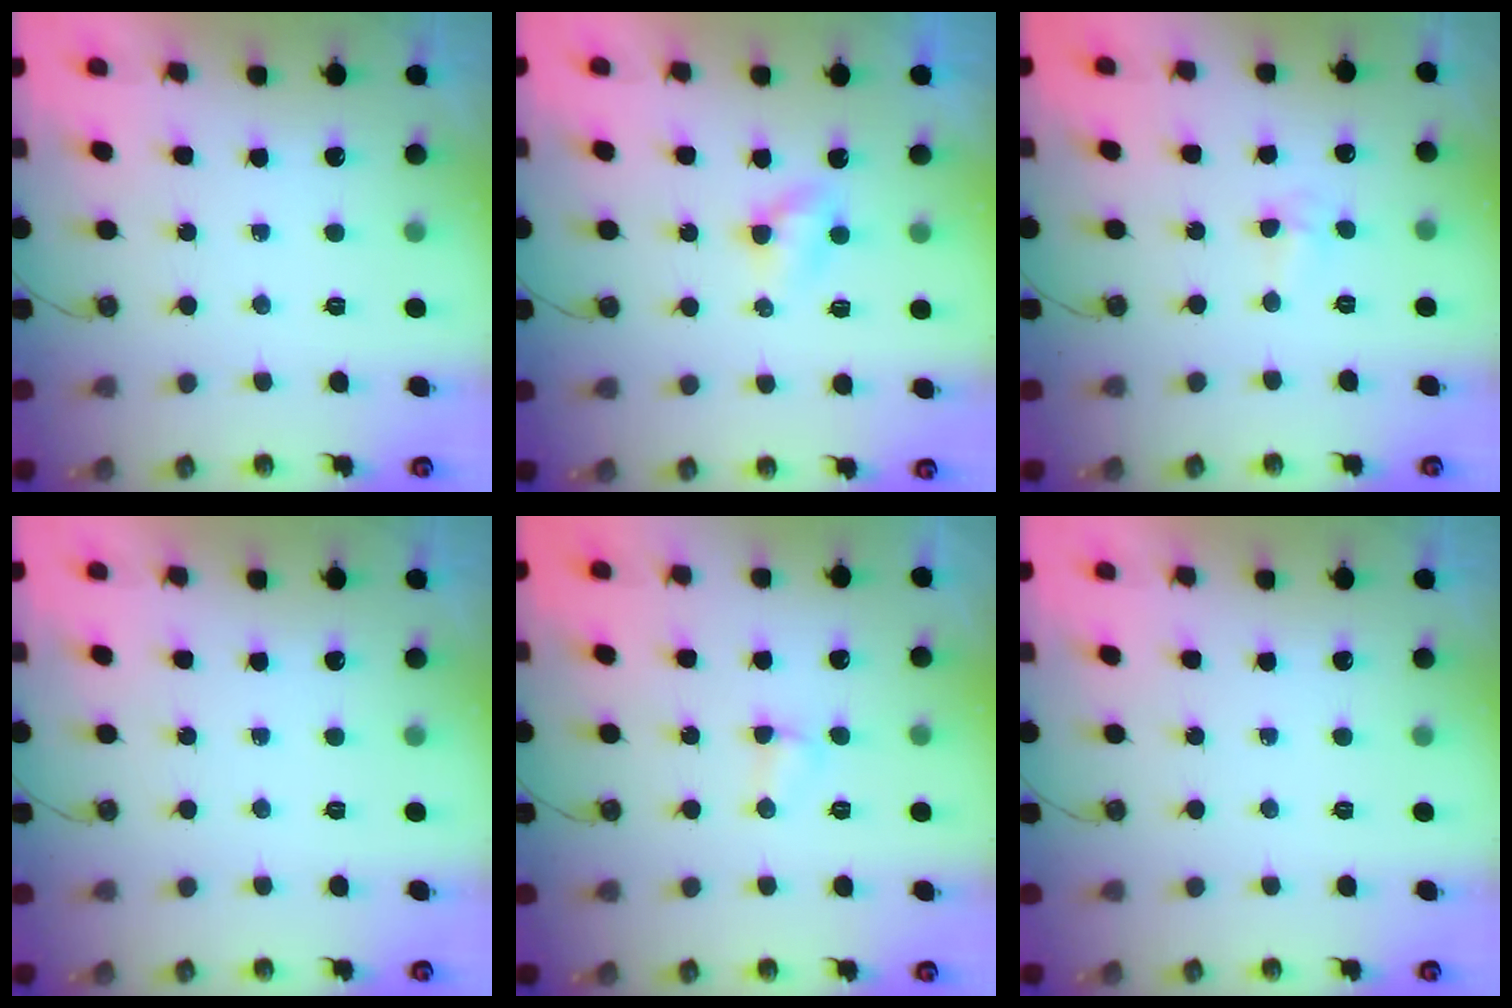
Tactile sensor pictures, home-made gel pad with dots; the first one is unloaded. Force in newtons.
{"total": 3.0, "press": 3.0, "slide": 0.3}
{"total": 2.5, "press": 2.4, "slide": 0.9}
{"total": 0.0}
{"total": 2.5, "press": 2.5, "slide": 0.5}
{"total": 0.0}